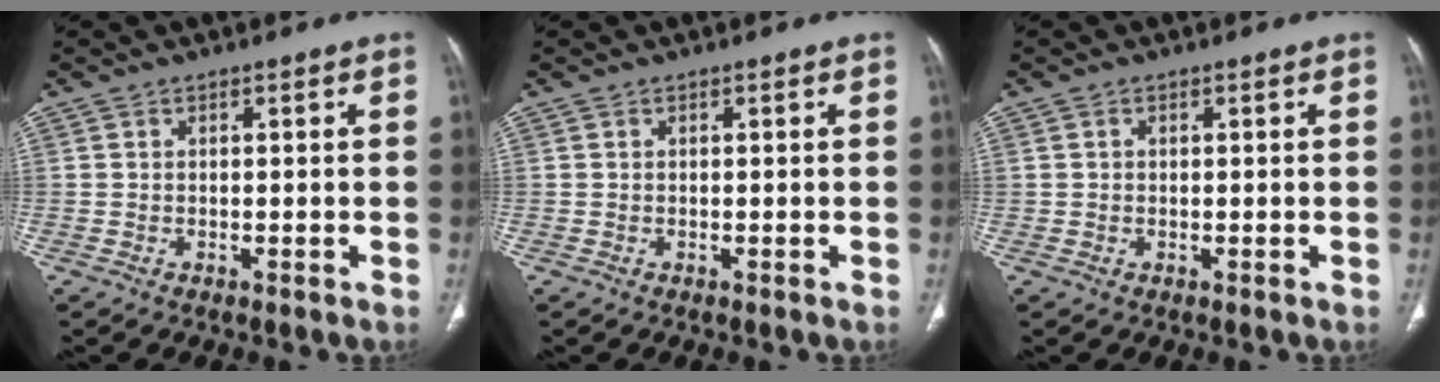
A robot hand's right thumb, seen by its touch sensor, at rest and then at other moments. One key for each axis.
{"total": 0.0}
{"total": 0.5, "fx": 0.2, "fy": 0.4, "fz": 0.2, "tx": -0.001, "ty": 0.001, "tz": 0.004}